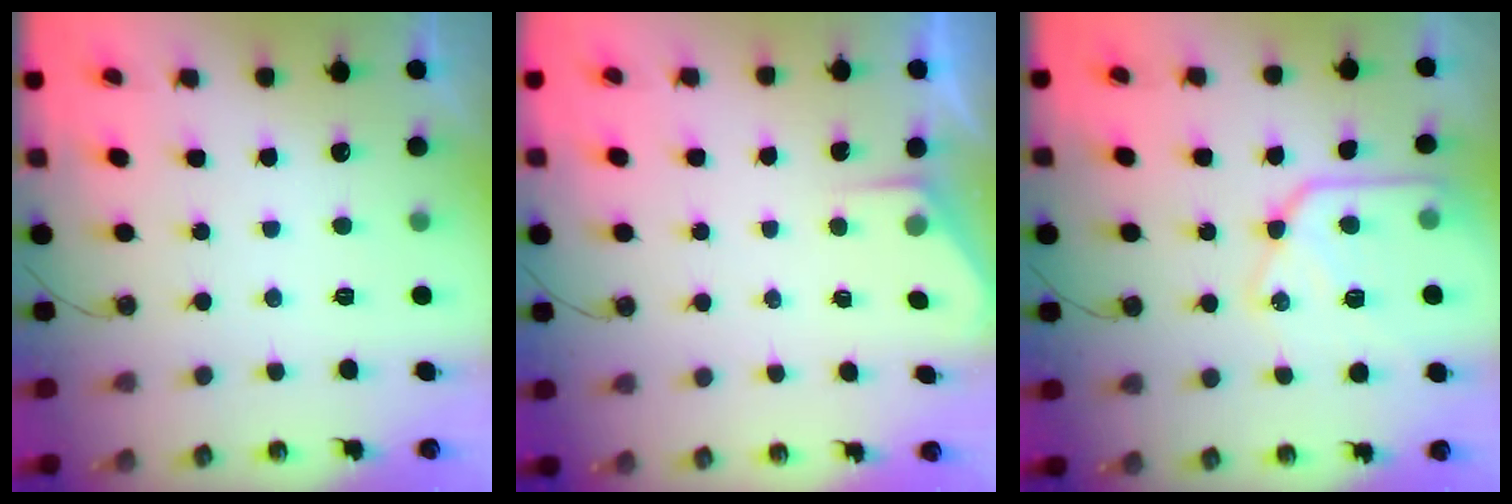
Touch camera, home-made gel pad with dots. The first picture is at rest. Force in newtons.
{"total": 2.2, "press": 2.2, "slide": 0.3}
{"total": 17.2, "press": 17.1, "slide": 1.6}